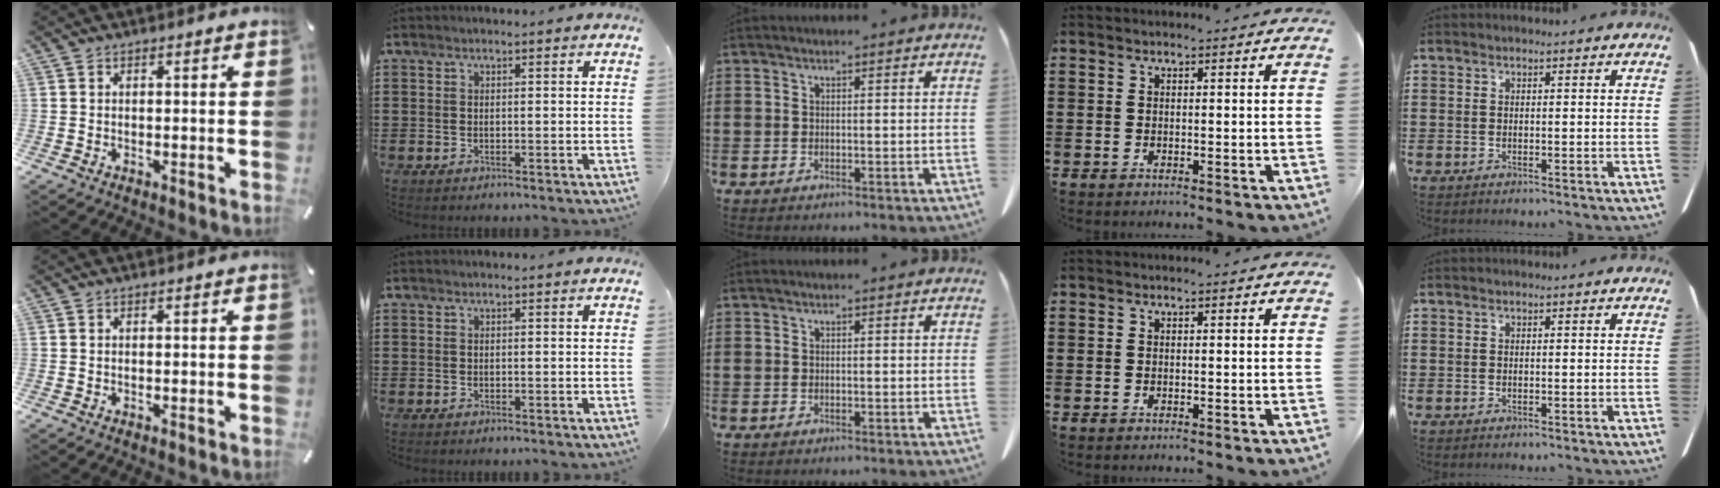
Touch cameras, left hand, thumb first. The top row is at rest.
{}